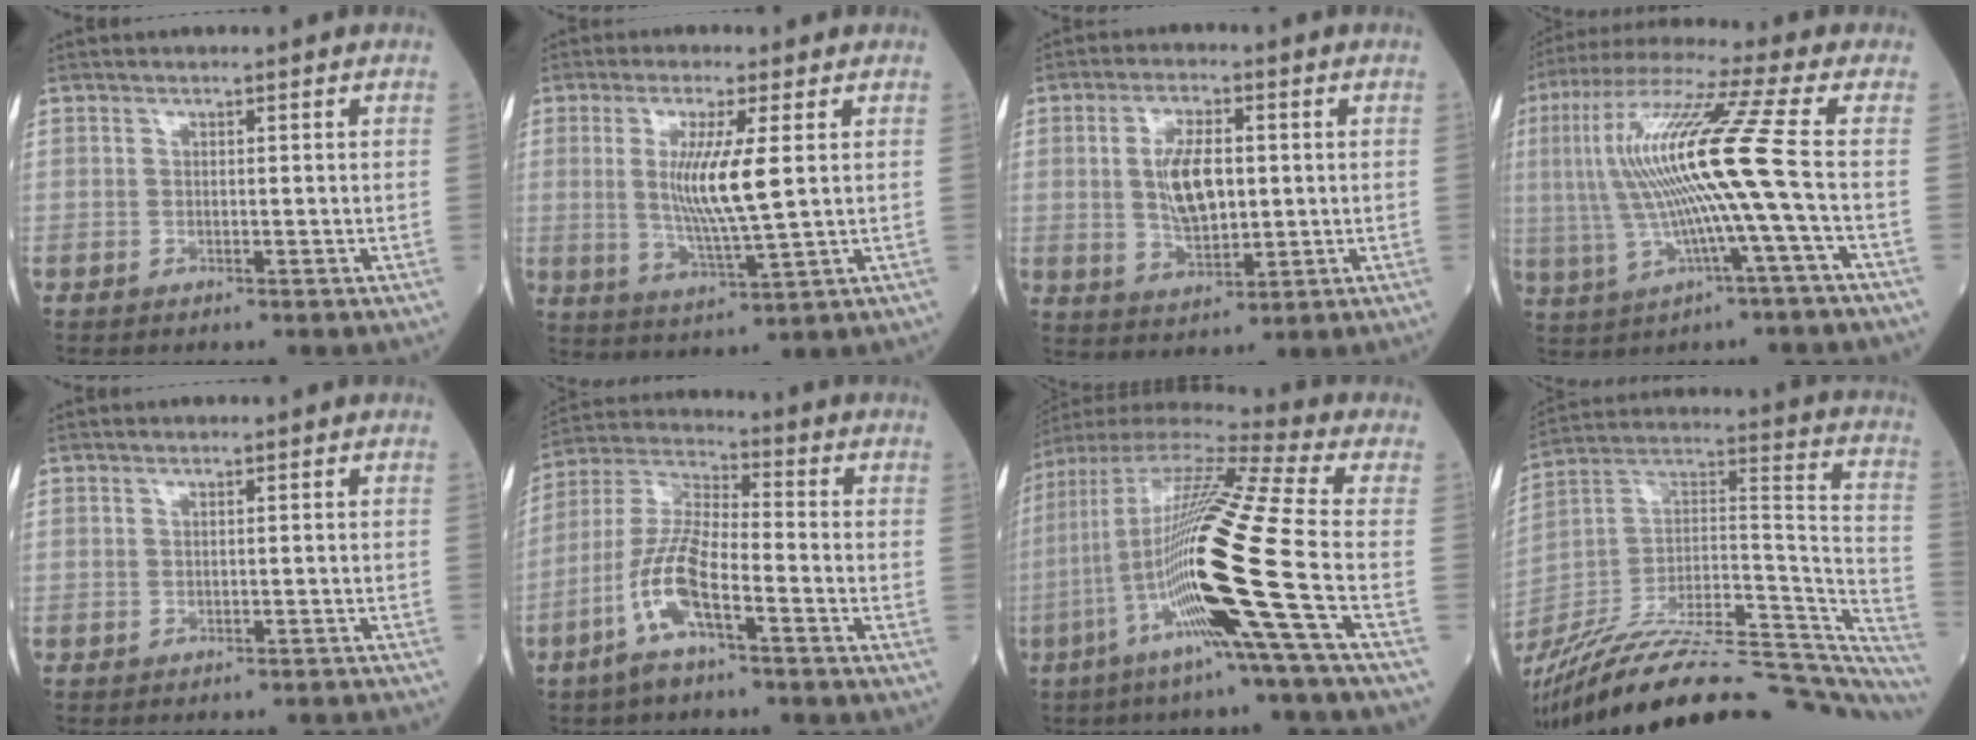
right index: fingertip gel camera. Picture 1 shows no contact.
{"total": 8.9, "force": [1.5, 0.2, 8.8], "torque": [-0.180, -0.017, 0.031]}
{"total": 8.1, "force": [0.9, 3.4, 7.3], "torque": [-0.147, 0.005, 0.022]}
{"total": 15.5, "force": [0.0, -1.1, 15.4], "torque": [-0.317, 0.018, -0.005]}
{"total": 1.8, "force": [-1.7, 0.6, 0.4], "torque": [0.003, 0.000, -0.017]}
{"total": 10.1, "force": [-4.7, 2.3, 8.7], "torque": [-0.195, 0.002, -0.093]}
{"total": 22.5, "force": [-6.2, -1.7, 21.6], "torque": [-0.428, -0.026, -0.133]}
{"total": 35.1, "force": [-29.0, 7.8, 18.1], "torque": [-0.256, -0.007, -0.421]}